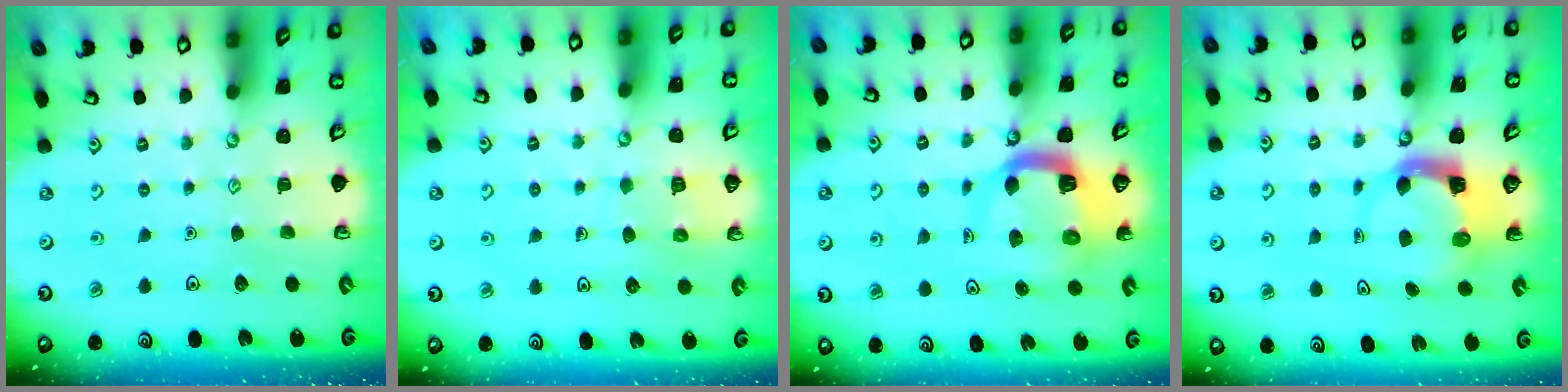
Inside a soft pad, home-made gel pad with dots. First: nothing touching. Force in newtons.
{"total": 6.1, "press": 6.1, "slide": 0.5}
{"total": 9.0, "press": 8.9, "slide": 1.2}
{"total": 3.8, "press": 3.8, "slide": 0.6}